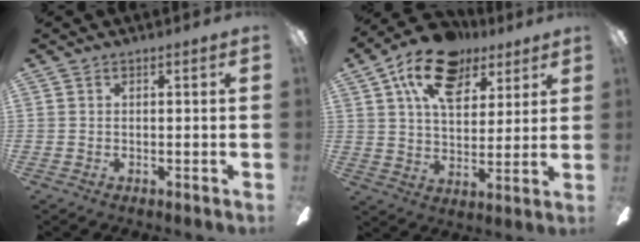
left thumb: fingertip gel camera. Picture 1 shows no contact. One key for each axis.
{"total": 16.6, "fx": 9.6, "fy": 9.6, "fz": 9.6, "tx": -0.162, "ty": -0.032, "tz": 0.174}